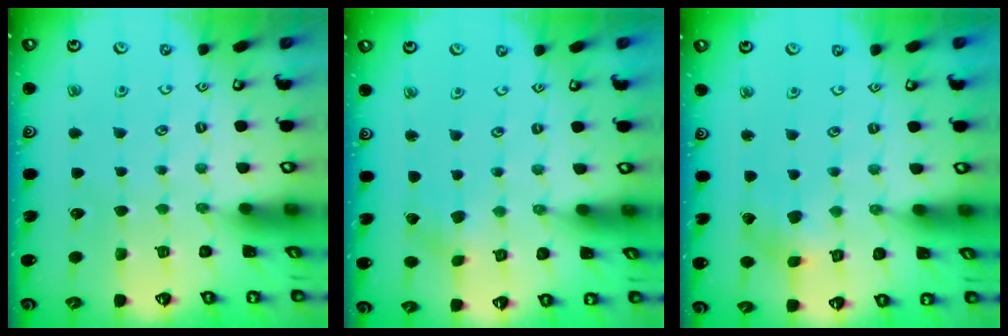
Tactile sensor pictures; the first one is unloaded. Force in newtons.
{"total": 0.8, "press": 0.8, "slide": 0.1}
{"total": 2.7, "press": 2.7, "slide": 0.5}